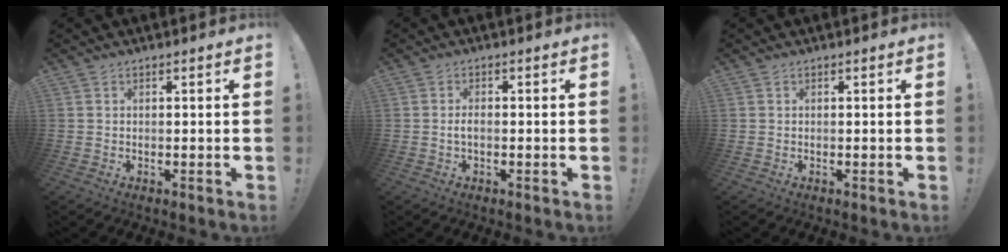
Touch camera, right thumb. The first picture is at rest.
{"total": 2.1, "force": [-0.7, 0.9, 1.8], "torque": [-0.039, 0.003, -0.016]}
{"total": 0.0}